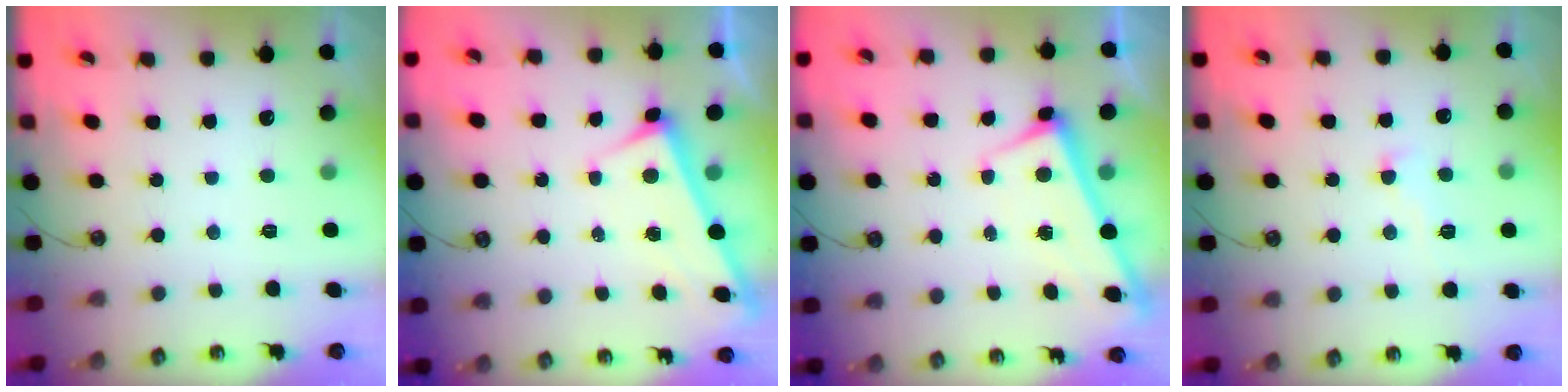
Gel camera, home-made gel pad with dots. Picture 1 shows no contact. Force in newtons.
{"total": 2.9, "press": 2.9, "slide": 0.2}
{"total": 2.8, "press": 2.7, "slide": 0.5}
{"total": 1.0, "press": 0.4, "slide": 0.9}